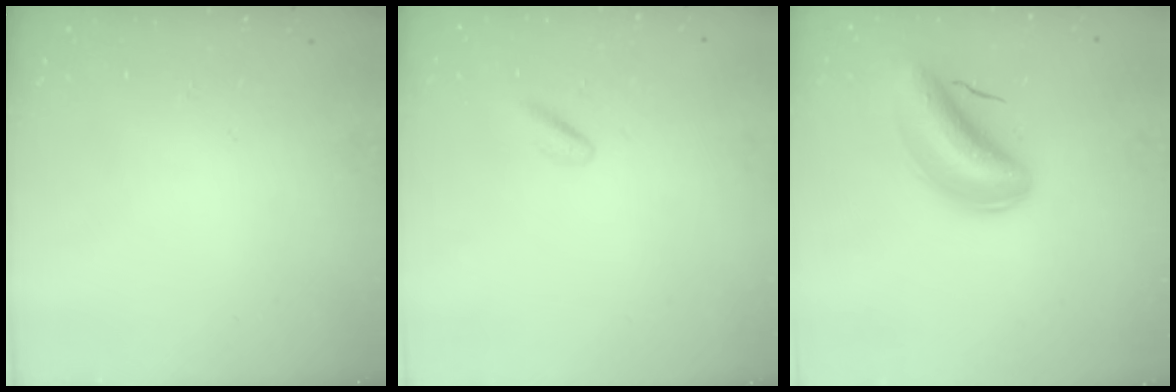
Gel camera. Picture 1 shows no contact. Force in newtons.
{"total": 1.8, "press": 1.7, "slide": 0.4}
{"total": 7.0, "press": 6.6, "slide": 2.4}